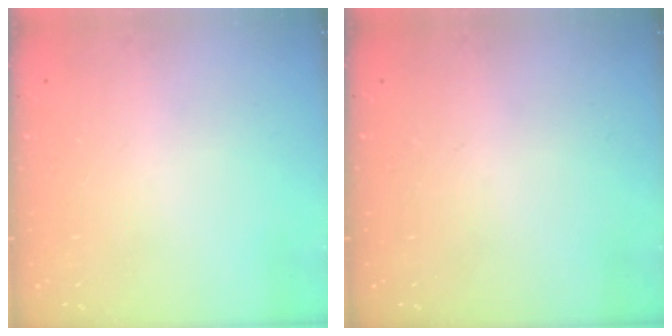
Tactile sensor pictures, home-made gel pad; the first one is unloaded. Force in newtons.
{"total": 0.0}